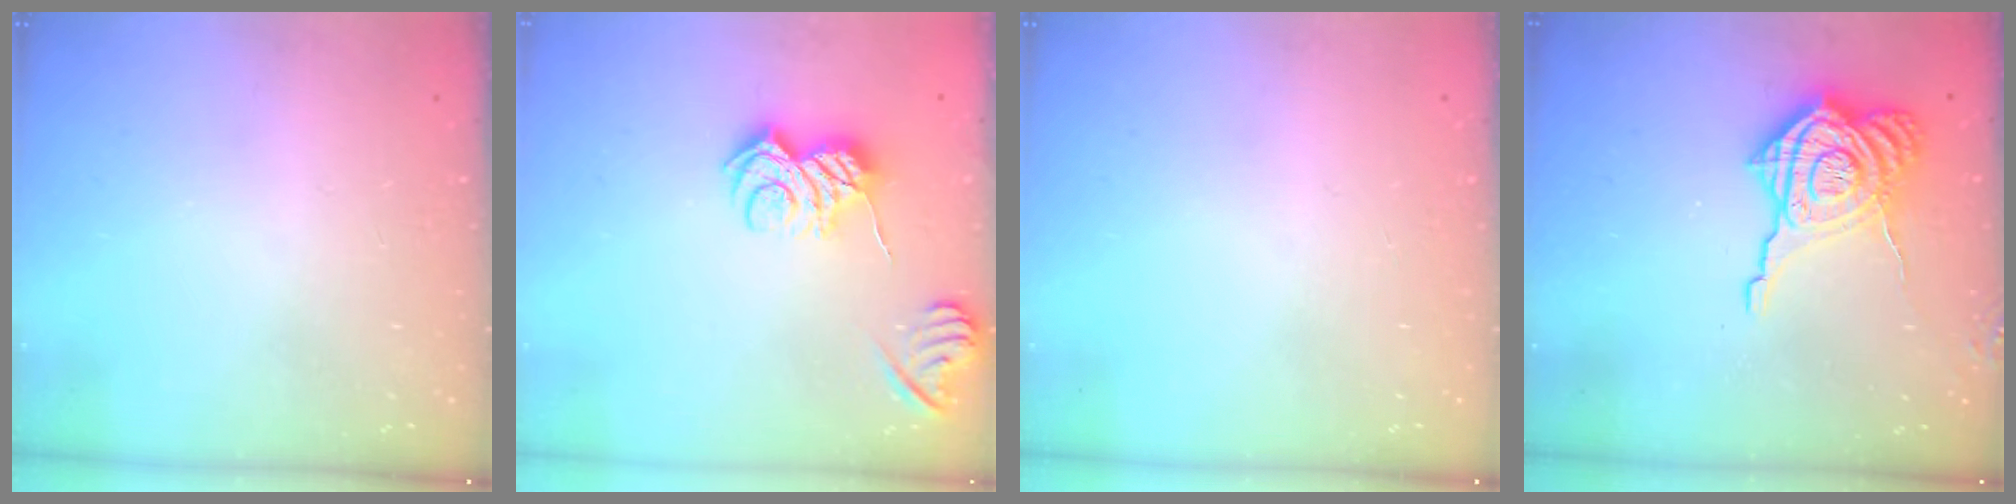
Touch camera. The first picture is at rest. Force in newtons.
{"total": 8.0, "press": 8.0, "slide": 0.7}
{"total": 0.0}
{"total": 15.0, "press": 15.0, "slide": 1.2}